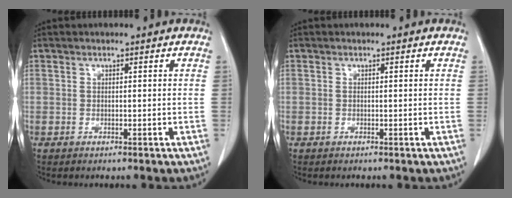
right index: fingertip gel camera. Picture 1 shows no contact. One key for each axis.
{"total": 0.0}